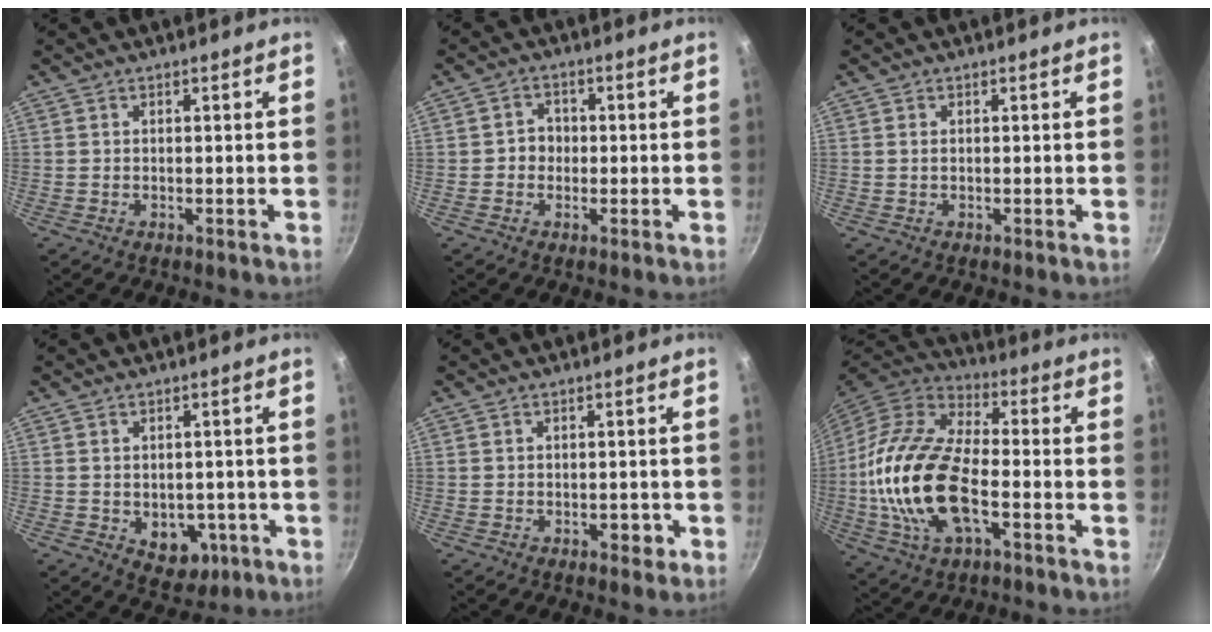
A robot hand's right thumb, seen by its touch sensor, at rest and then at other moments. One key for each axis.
{"total": 3.3, "fx": -0.4, "fy": 3.0, "fz": 1.4, "tx": 0.002, "ty": 0.010, "tz": -0.010}
{"total": 0.6, "fx": 0.1, "fy": 0.3, "fz": 0.5, "tx": -0.009, "ty": 0.001, "tz": 0.001}
{"total": 7.3, "fx": -2.0, "fy": 5.4, "fz": 4.6, "tx": -0.033, "ty": 0.005, "tz": -0.012}
{"total": 2.4, "fx": -0.9, "fy": 1.5, "fz": 1.6, "tx": -0.004, "ty": 0.010, "tz": -0.008}
{"total": 21.7, "fx": -4.1, "fy": 11.0, "fz": 18.3, "tx": -0.354, "ty": 0.027, "tz": -0.085}